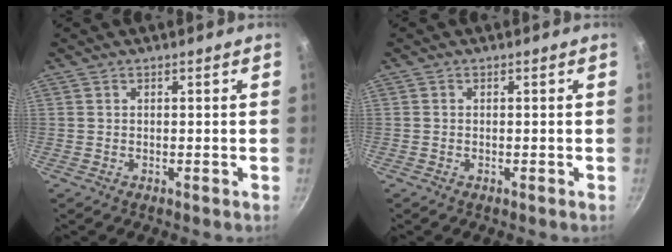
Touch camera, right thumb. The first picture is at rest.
{"total": 0.0}